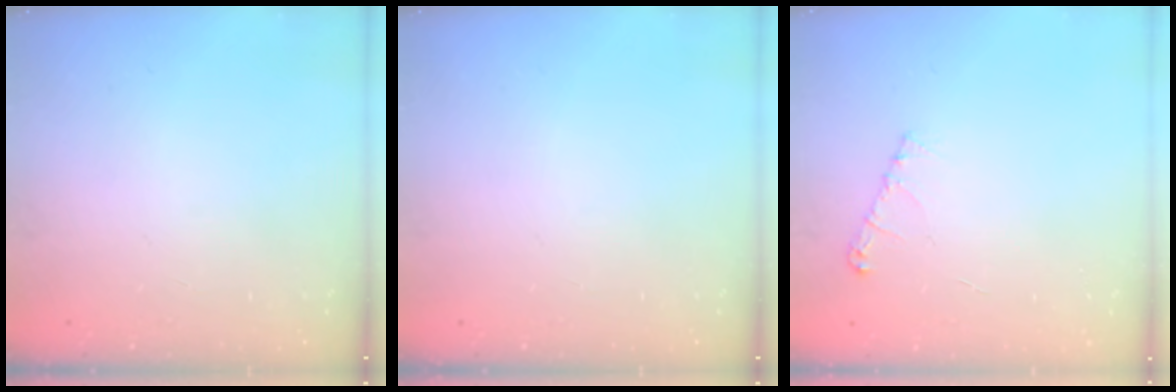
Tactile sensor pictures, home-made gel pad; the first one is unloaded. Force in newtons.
{"total": 0.0}
{"total": 5.9, "press": 5.9, "slide": 0.7}